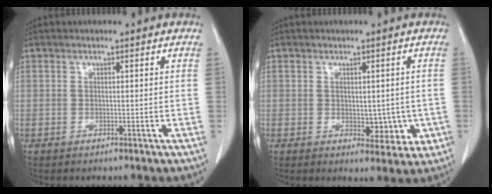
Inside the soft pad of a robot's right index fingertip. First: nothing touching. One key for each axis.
{"total": 4.9, "fx": -0.5, "fy": 2.9, "fz": 3.8, "tx": -0.034, "ty": -0.003, "tz": 0.003}